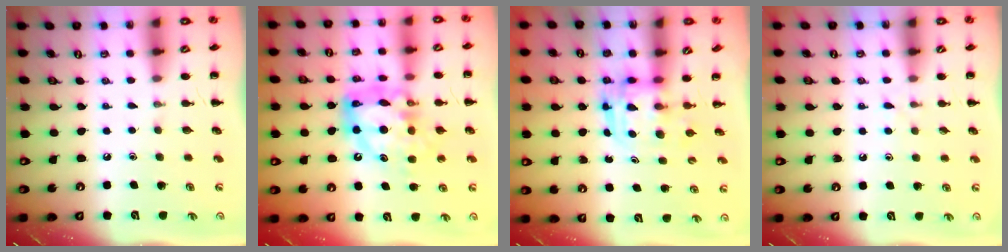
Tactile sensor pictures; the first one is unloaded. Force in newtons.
{"total": 14.4, "press": 13.8, "slide": 4.1}
{"total": 3.0, "press": 3.0, "slide": 0.3}
{"total": 4.1, "press": 3.9, "slide": 1.3}